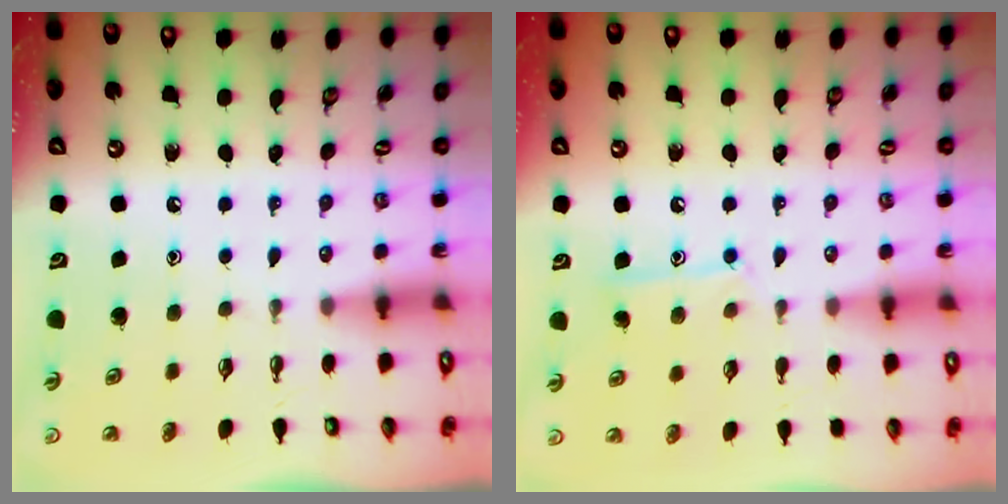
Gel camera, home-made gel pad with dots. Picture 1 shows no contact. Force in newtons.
{"total": 8.8, "press": 8.8, "slide": 0.6}